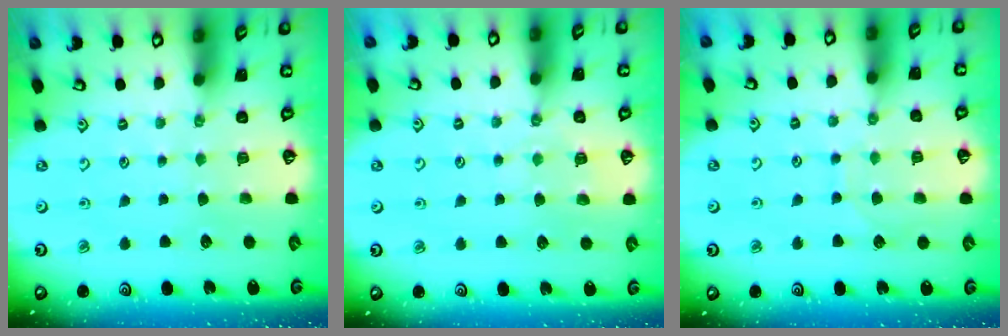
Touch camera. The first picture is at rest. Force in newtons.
{"total": 4.8, "press": 4.8, "slide": 0.5}
{"total": 5.9, "press": 5.9, "slide": 0.5}